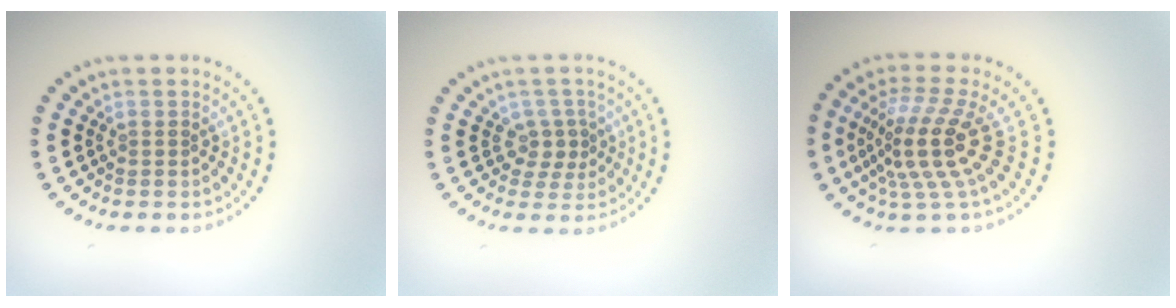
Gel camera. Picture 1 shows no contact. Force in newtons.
{"total": 2.1, "press": 1.7, "slide": 1.2}
{"total": 5.1, "press": 3.7, "slide": 3.6}